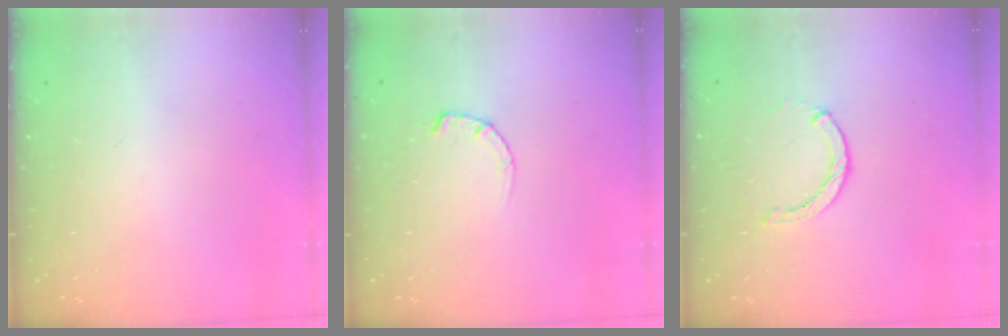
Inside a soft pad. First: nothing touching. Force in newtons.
{"total": 2.4, "press": 2.4, "slide": 0.3}
{"total": 0.0}